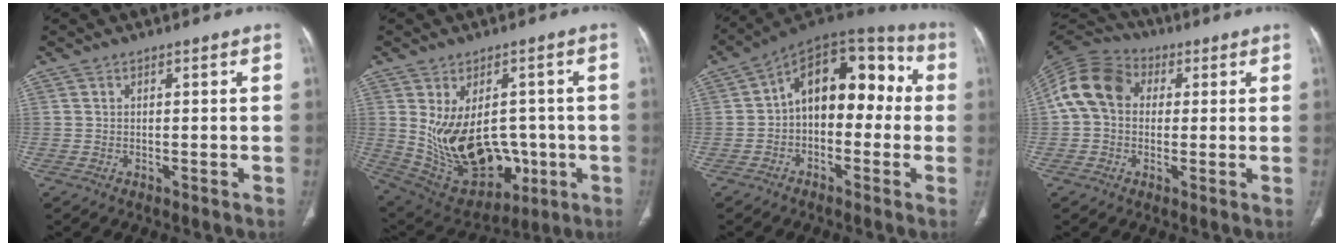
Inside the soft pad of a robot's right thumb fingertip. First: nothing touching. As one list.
[{"total": 18.6, "force": [-1.3, 12.3, 13.9], "torque": [-0.203, 0.002, 0.024]}, {"total": 15.9, "force": [0.3, 9.9, 12.5], "torque": [-0.136, 0.056, -0.012]}, {"total": 12.1, "force": [1.7, 9.6, 7.2], "torque": [-0.133, 0.033, 0.018]}]